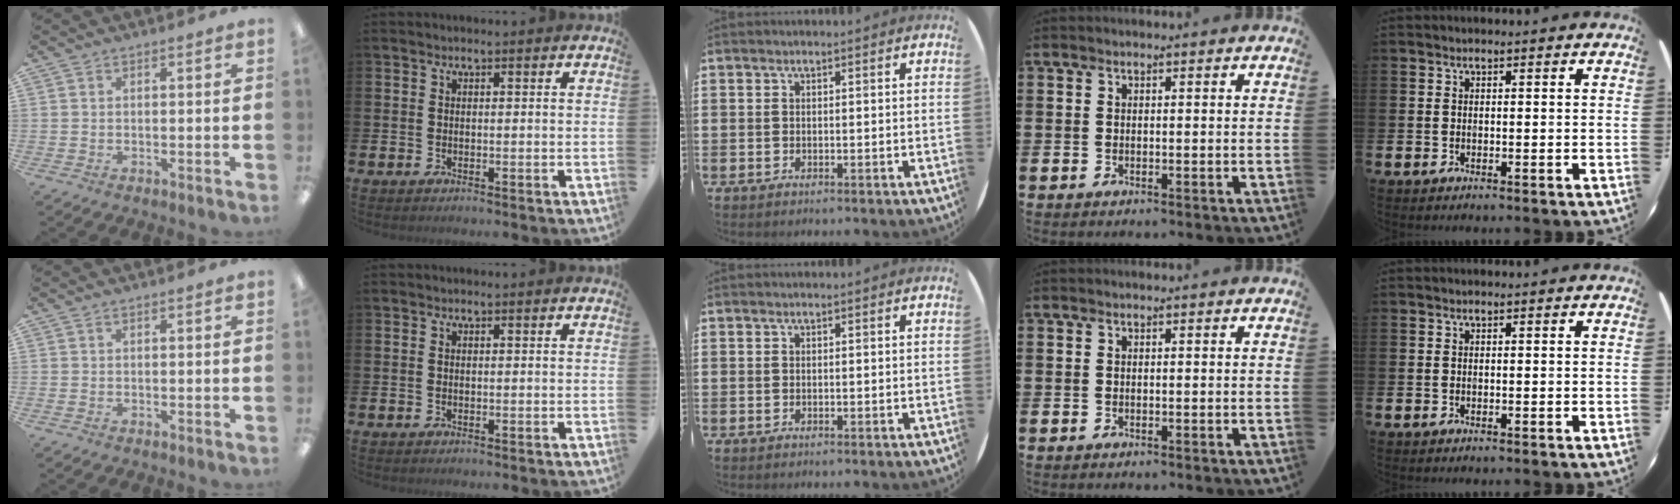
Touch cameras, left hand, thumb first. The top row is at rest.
{}